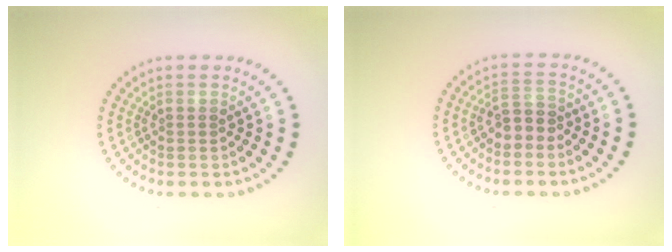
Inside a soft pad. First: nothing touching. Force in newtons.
{"total": 2.0, "press": 1.8, "slide": 0.8}